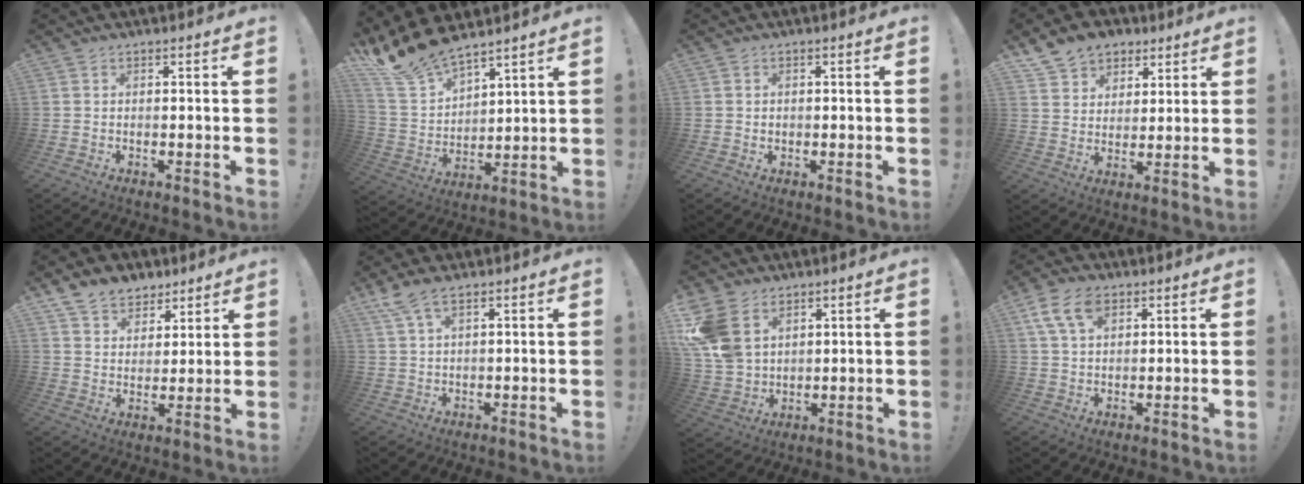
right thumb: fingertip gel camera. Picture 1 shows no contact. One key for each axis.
{"total": 13.7, "fx": 12.5, "fy": 3.8, "fz": 4.2, "tx": -0.099, "ty": -0.096, "tz": 0.232}
{"total": 0.7, "fx": 0.2, "fy": 0.6, "fz": 0.2, "tx": 0.003, "ty": 0.000, "tz": 0.002}
{"total": 10.3, "fx": 6.6, "fy": 7.5, "fz": 2.6, "tx": -0.038, "ty": -0.043, "tz": 0.131}
{"total": 9.5, "fx": 6.8, "fy": 6.3, "fz": 2.0, "tx": -0.036, "ty": -0.046, "tz": 0.135}
{"total": 5.4, "fx": 3.9, "fy": 1.4, "fz": 3.5, "tx": -0.077, "ty": -0.010, "tz": 0.074}
{"total": 13.3, "fx": 6.2, "fy": 9.5, "fz": 6.9, "tx": -0.134, "ty": -0.029, "tz": 0.125}
{"total": 9.1, "fx": 4.3, "fy": 5.4, "fz": 5.8, "tx": -0.103, "ty": -0.007, "tz": 0.081}